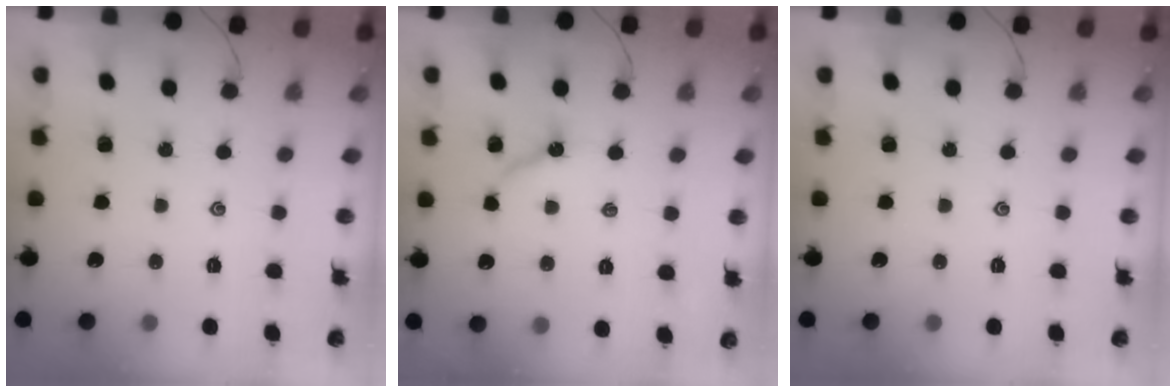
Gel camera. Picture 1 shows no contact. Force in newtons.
{"total": 5.1, "press": 5.1, "slide": 0.7}
{"total": 0.0}